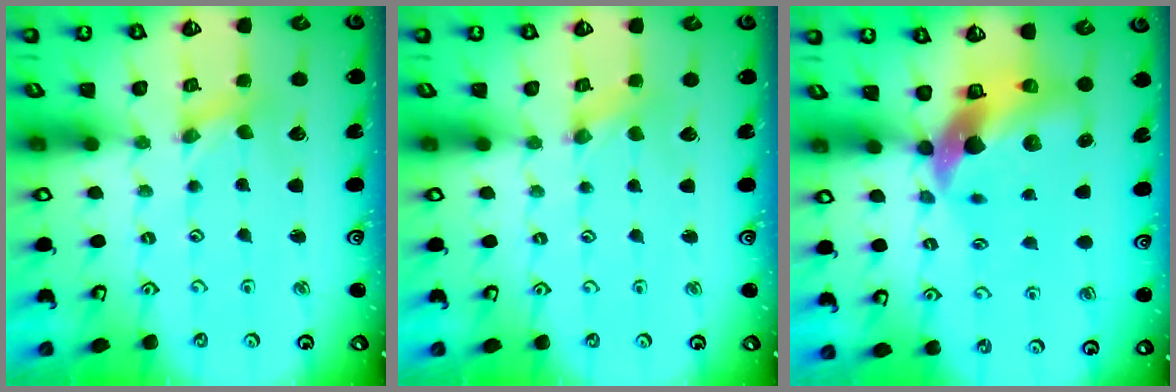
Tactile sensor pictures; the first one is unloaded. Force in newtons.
{"total": 0.0}
{"total": 12.5, "press": 12.4, "slide": 1.6}